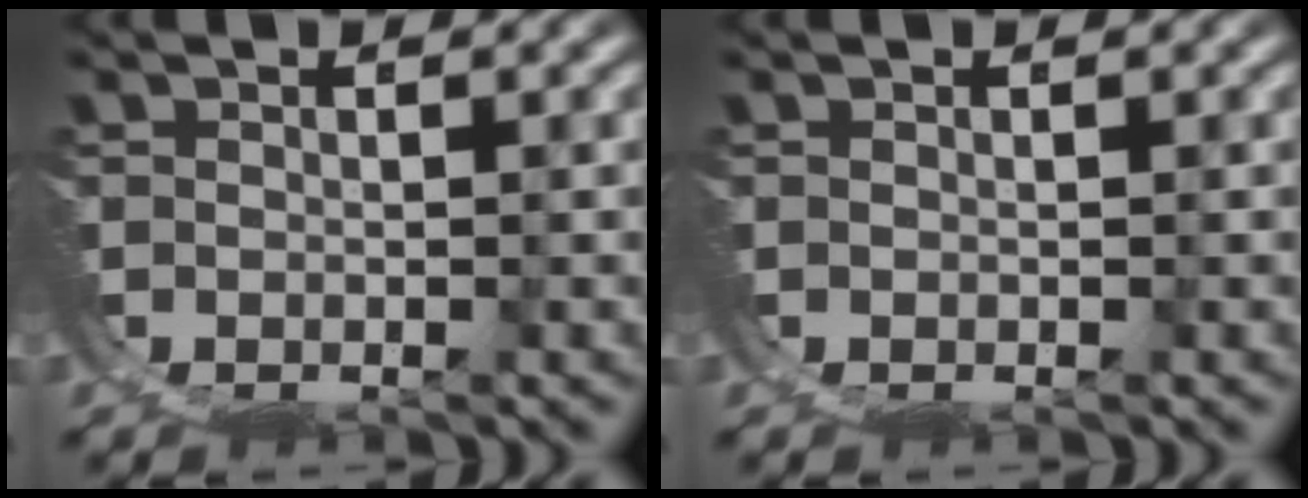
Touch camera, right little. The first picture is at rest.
{"total": 0.0}